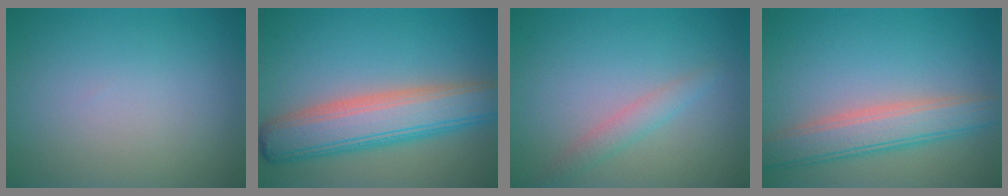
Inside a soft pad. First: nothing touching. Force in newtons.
{"total": 7.7, "press": 7.7, "slide": 0.4}
{"total": 1.6, "press": 1.6, "slide": 0.1}
{"total": 4.9, "press": 4.9, "slide": 0.4}